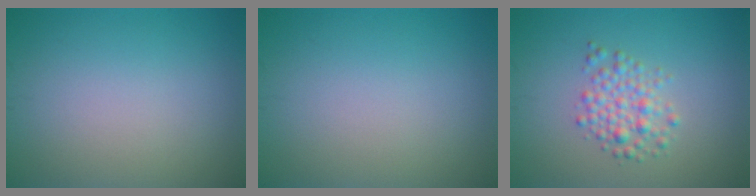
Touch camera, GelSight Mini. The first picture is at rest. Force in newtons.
{"total": 0.0}
{"total": 2.8, "press": 2.8, "slide": 0.1}